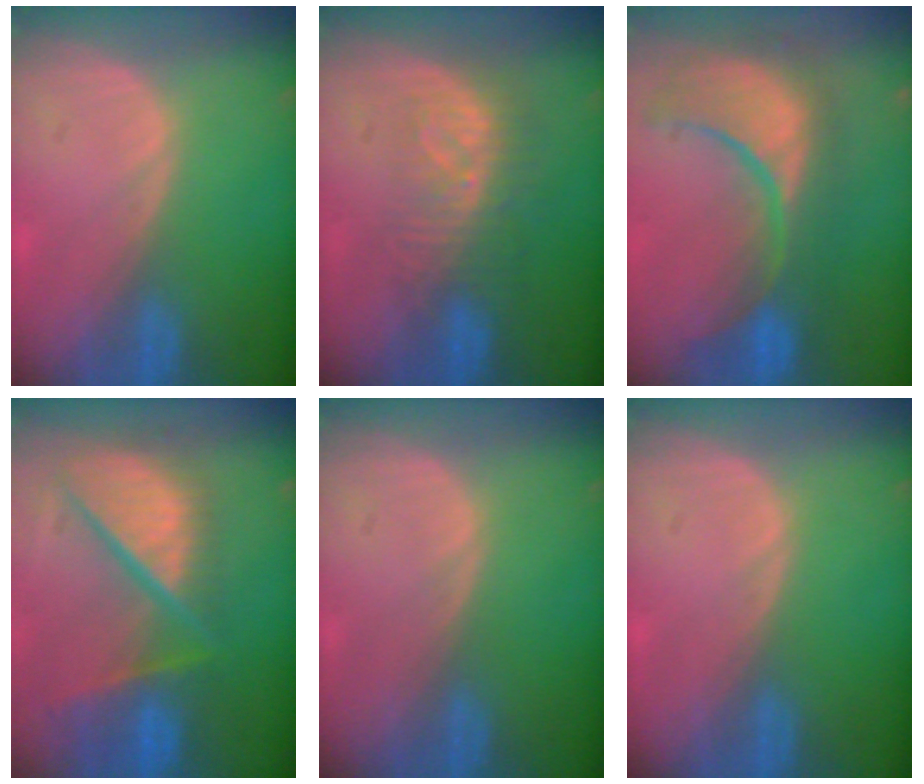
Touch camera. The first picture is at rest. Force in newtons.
{"total": 8.3, "press": 7.3, "slide": 3.9}
{"total": 12.1, "press": 11.0, "slide": 5.1}
{"total": 12.1, "press": 10.0, "slide": 6.8}
{"total": 0.0}
{"total": 0.0}